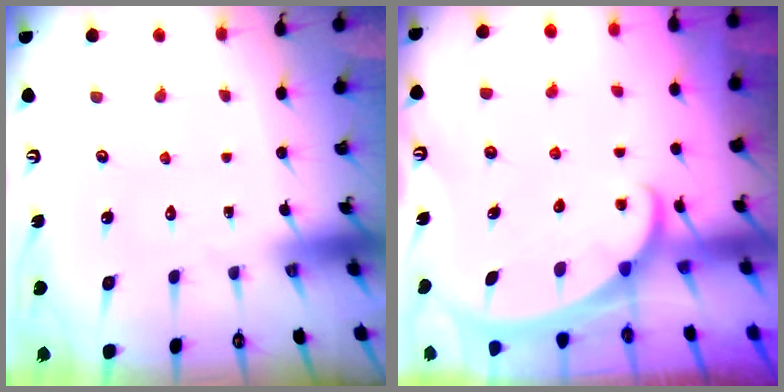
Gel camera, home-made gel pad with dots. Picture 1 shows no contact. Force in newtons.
{"total": 2.0, "press": 2.0, "slide": 0.1}